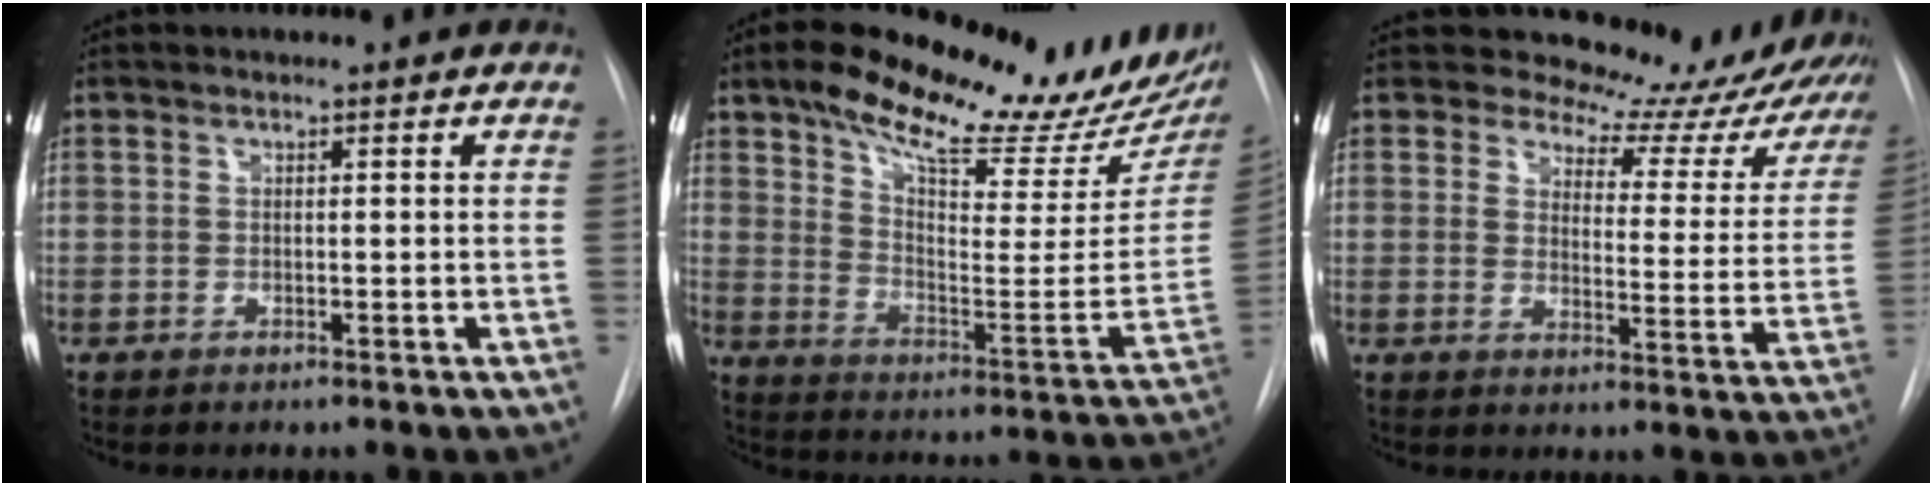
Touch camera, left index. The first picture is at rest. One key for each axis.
{"total": 25.0, "fx": 18.3, "fy": 6.2, "fz": 15.8, "tx": -0.236, "ty": -0.019, "tz": 0.255}
{"total": 20.2, "fx": 18.9, "fy": 6.3, "fz": 3.7, "tx": -0.008, "ty": -0.079, "tz": 0.196}